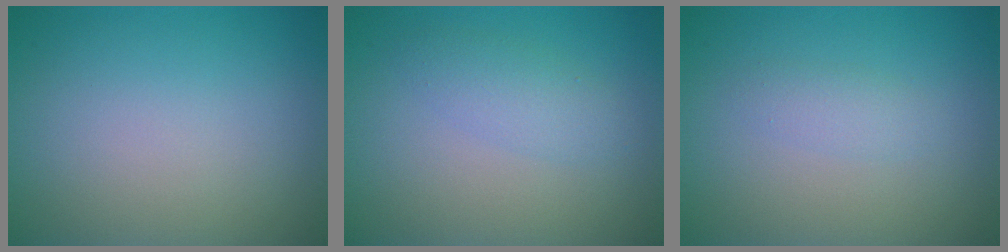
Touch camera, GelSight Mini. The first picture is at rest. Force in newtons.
{"total": 2.1, "press": 2.1, "slide": 0.1}
{"total": 1.3, "press": 1.3, "slide": 0.1}